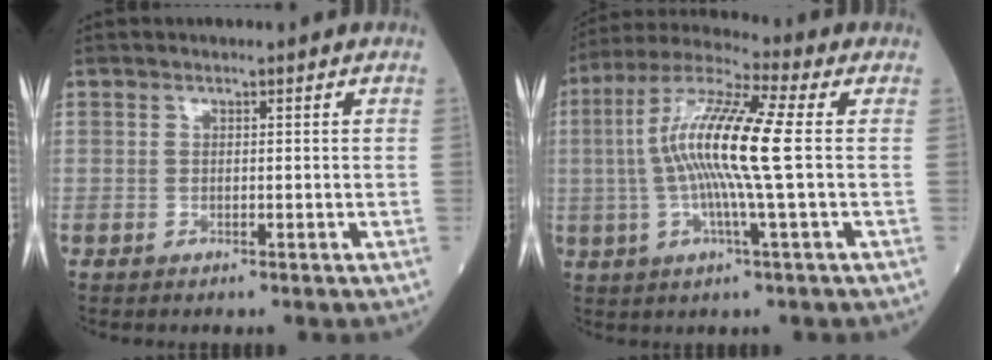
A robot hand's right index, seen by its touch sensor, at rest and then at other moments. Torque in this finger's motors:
{"motor_torque": [2.14, 0.00, 1.05, 0.21]}